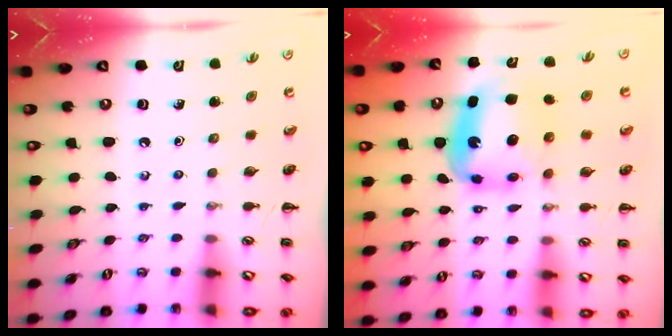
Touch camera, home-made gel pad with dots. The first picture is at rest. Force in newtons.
{"total": 6.8, "press": 6.6, "slide": 1.9}